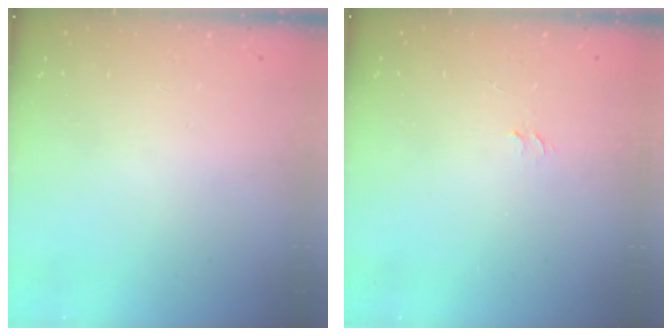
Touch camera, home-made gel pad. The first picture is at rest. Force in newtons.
{"total": 3.5, "press": 3.5, "slide": 0.3}